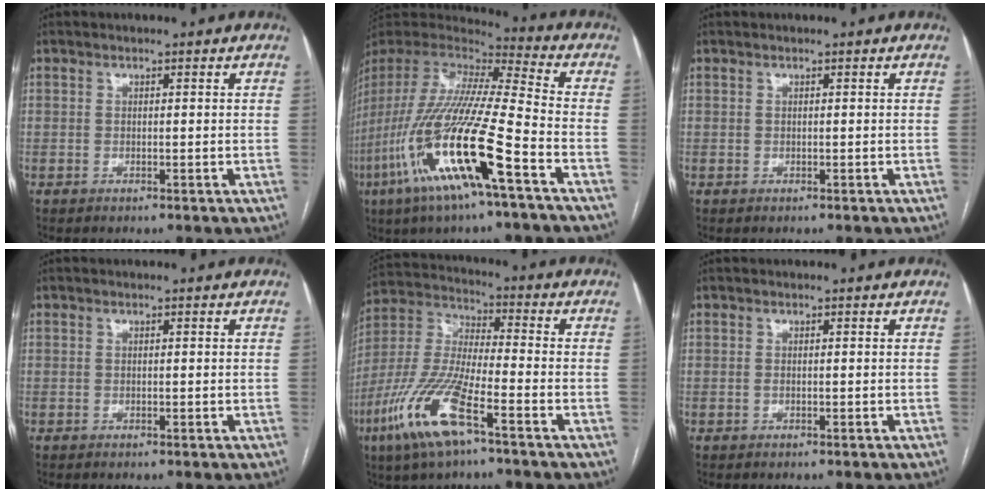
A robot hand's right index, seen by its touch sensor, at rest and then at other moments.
{"total": 22.6, "force": [-9.7, 1.5, 20.3], "torque": [-0.447, -0.054, -0.193]}
{"total": 0.0}
{"total": 0.0}
{"total": 14.5, "force": [-7.6, 2.6, 12.1], "torque": [-0.265, -0.022, -0.147]}
{"total": 0.0}